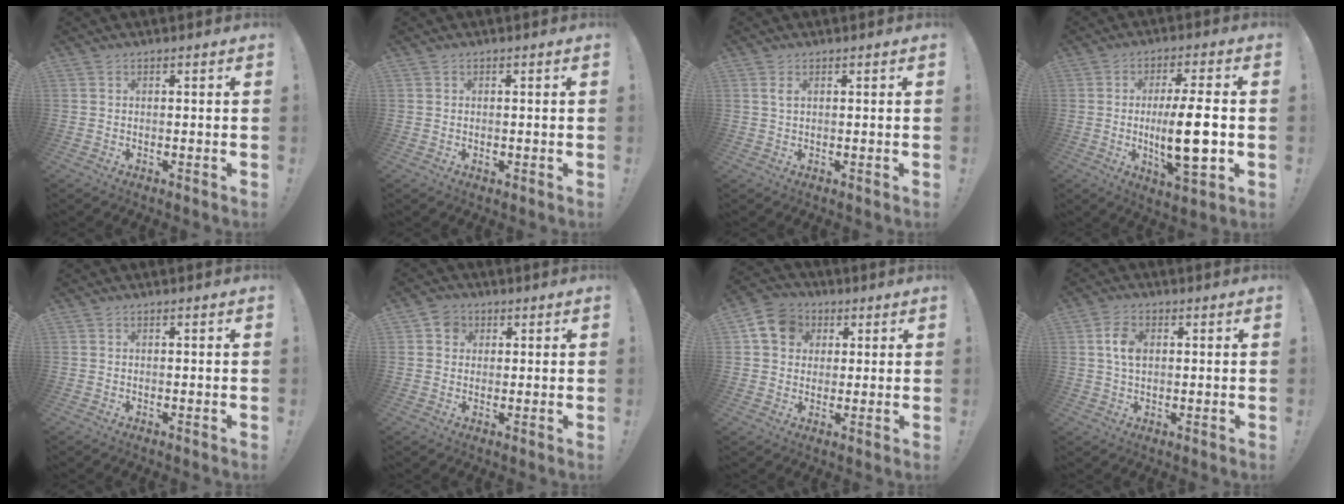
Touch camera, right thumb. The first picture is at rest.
{"total": 0.6, "force": [-0.4, 0.3, 0.2], "torque": [-0.001, 0.000, -0.007]}
{"total": 1.6, "force": [0.7, 0.4, 1.4], "torque": [-0.023, -0.001, 0.010]}
{"total": 14.7, "force": [-1.5, 3.1, 14.3], "torque": [-0.246, -0.007, -0.033]}
{"total": 0.0}
{"total": 4.4, "force": [1.4, 3.9, 1.4], "torque": [-0.021, 0.001, 0.026]}
{"total": 11.1, "force": [3.5, 9.4, 4.7], "torque": [-0.066, 0.000, 0.072]}
{"total": 6.2, "force": [1.2, 4.1, 4.5], "torque": [-0.078, 0.003, 0.020]}